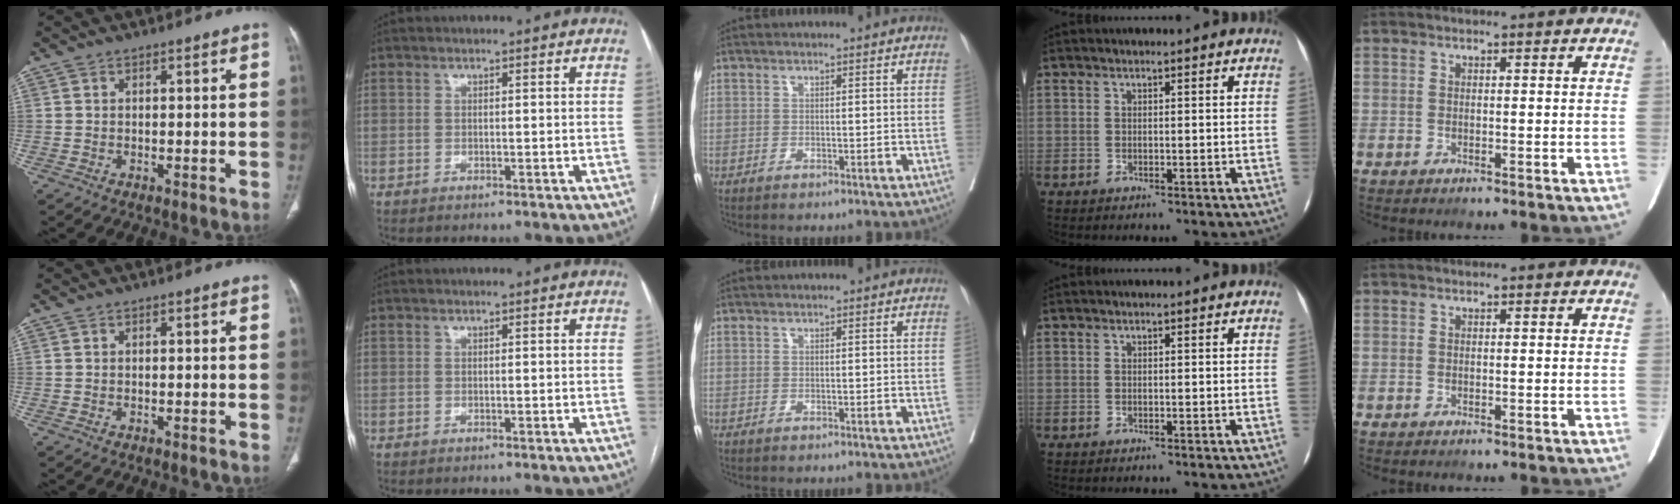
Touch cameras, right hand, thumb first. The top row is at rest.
{}